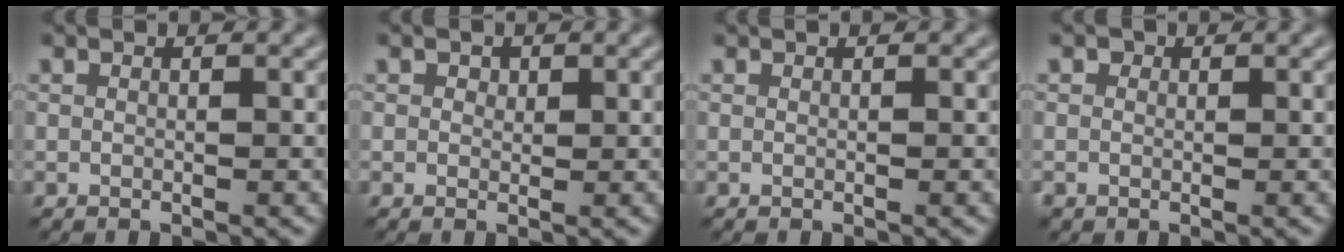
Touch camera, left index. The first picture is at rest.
{"total": 1.0, "force": [0.5, 0.7, 0.4], "torque": [-0.006, -0.002, 0.004]}
{"total": 0.0}
{"total": 1.2, "force": [0.2, 1.2, 0.2], "torque": [0.003, 0.000, -0.002]}